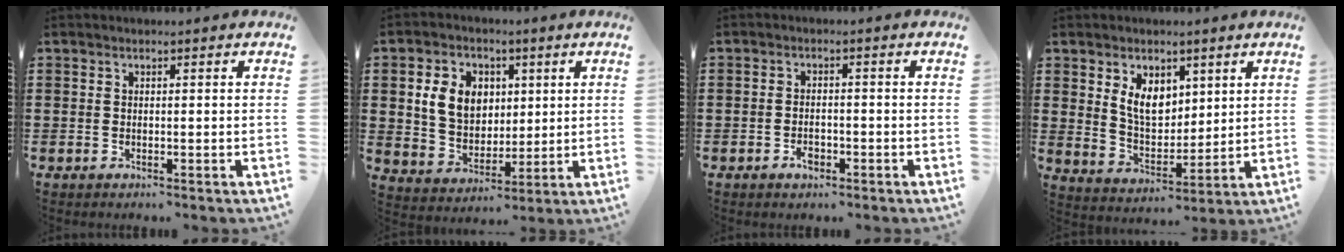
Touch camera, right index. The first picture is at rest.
{"total": 8.2, "force": [2.3, 6.6, 4.3], "torque": [-0.099, 0.016, 0.037]}
{"total": 2.4, "force": [-1.2, 1.4, 1.6], "torque": [-0.030, 0.001, -0.023]}
{"total": 6.7, "force": [3.2, 4.4, 3.9], "torque": [-0.083, 0.007, 0.058]}